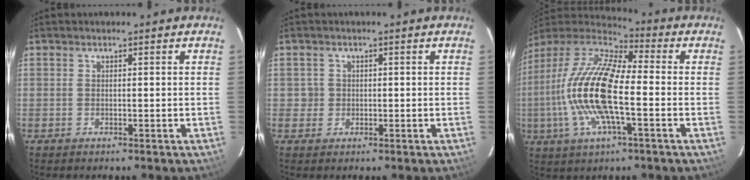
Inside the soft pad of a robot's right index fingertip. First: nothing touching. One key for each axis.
{"total": 2.1, "fx": -0.1, "fy": 2.1, "fz": 0.0, "tx": 0.003, "ty": 0.007, "tz": 0.000}
{"total": 19.0, "fx": -2.9, "fy": 6.1, "fz": 17.8, "tx": -0.352, "ty": -0.002, "tz": -0.069}